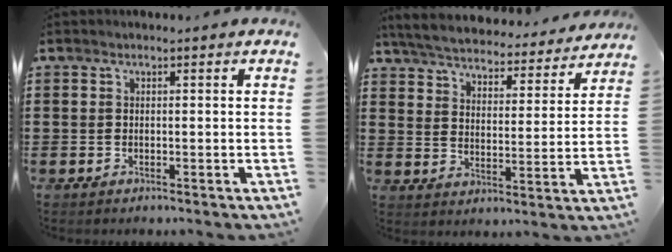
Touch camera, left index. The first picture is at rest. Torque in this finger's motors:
{"motor_torque": [1.11, -1.03, 1.05, 0.13]}